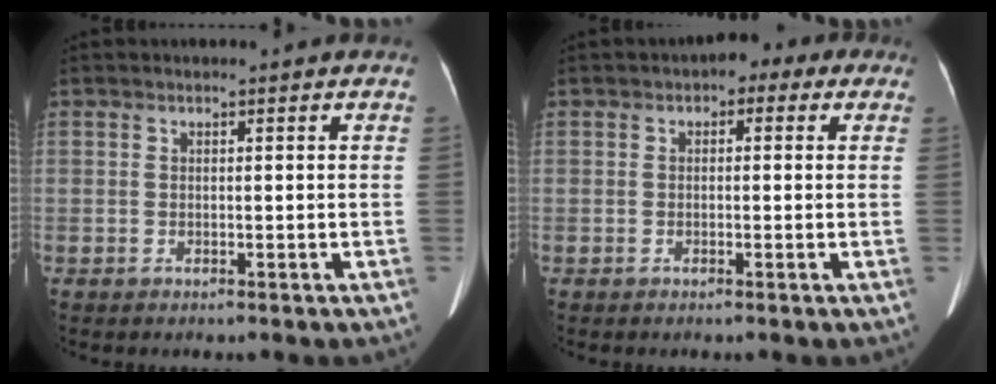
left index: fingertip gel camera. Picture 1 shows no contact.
{"total": 3.2, "force": [1.1, 2.0, 2.2], "torque": [-0.023, 0.028, 0.007]}